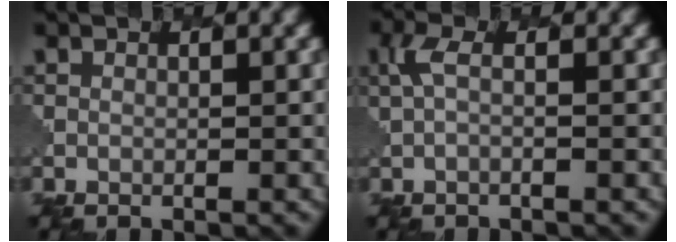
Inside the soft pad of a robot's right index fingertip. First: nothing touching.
{"total": 1.5, "force": [0.1, 0.3, 1.5], "torque": [-0.040, 0.000, -0.003]}